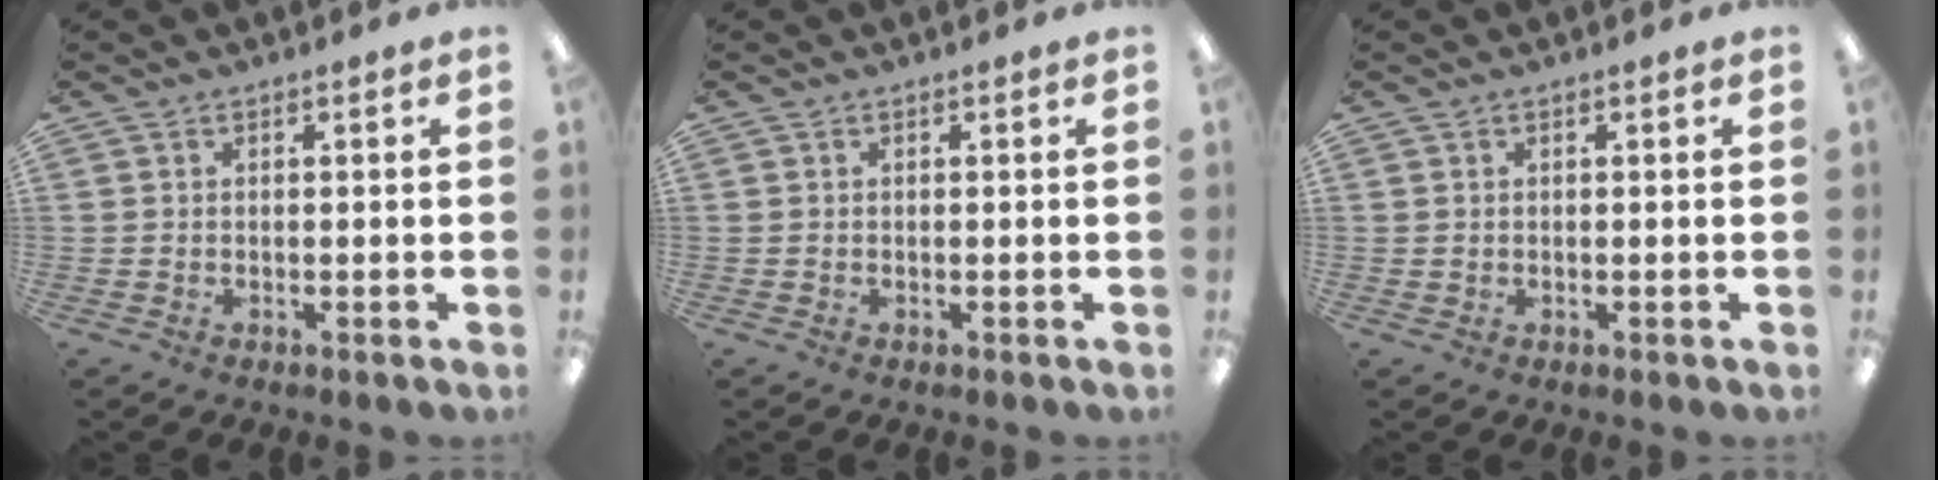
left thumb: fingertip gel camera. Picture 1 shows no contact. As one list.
[{"total": 0.0}, {"total": 0.7, "force": [0.4, 0.5, 0.2], "torque": [-0.005, 0.003, 0.008]}]